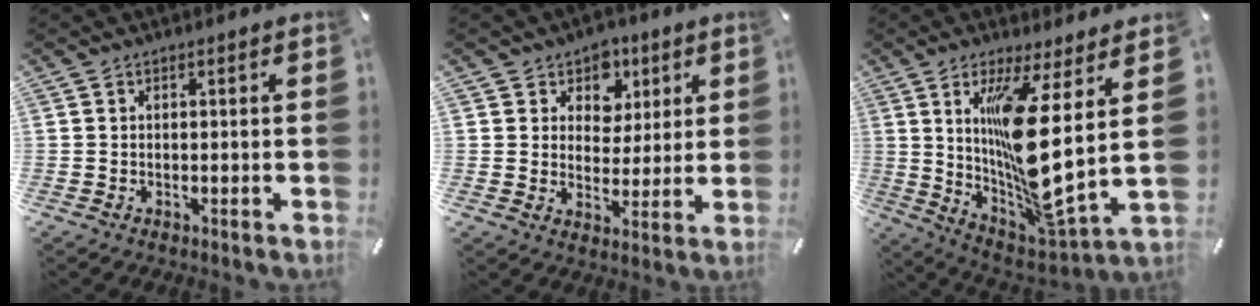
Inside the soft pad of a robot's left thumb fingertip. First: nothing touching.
{"total": 7.7, "force": [3.4, 6.8, 1.5], "torque": [-0.015, -0.029, 0.056]}
{"total": 18.3, "force": [5.2, 3.5, 17.2], "torque": [-0.322, -0.065, 0.076]}